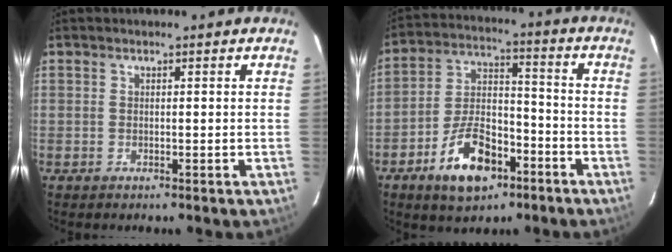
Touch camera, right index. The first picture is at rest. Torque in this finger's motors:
{"motor_torque": [1.14, -1.01, 0.61, 0.08]}